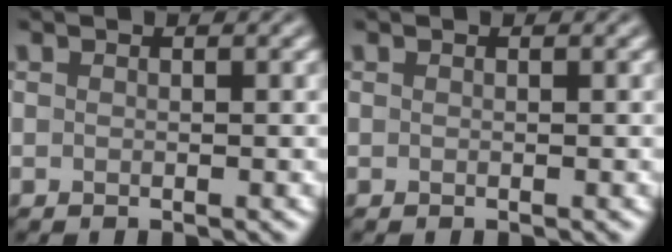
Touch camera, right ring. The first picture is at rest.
{"total": 0.0}